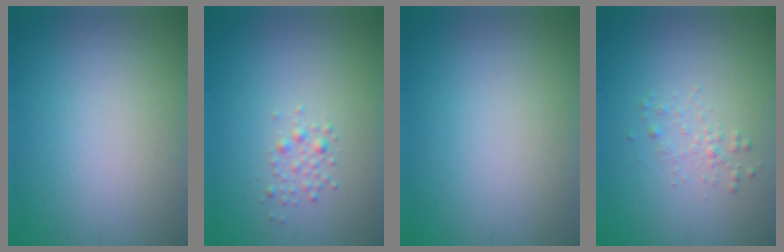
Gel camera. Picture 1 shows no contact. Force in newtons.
{"total": 1.2, "press": 1.2, "slide": 0.0}
{"total": 0.0}
{"total": 1.1, "press": 1.1, "slide": 0.0}